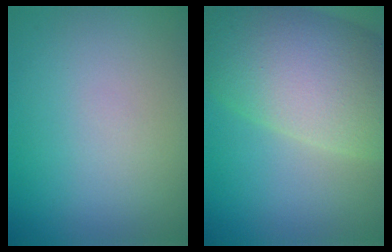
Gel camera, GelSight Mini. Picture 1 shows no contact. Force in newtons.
{"total": 12.2, "press": 12.2, "slide": 0.7}